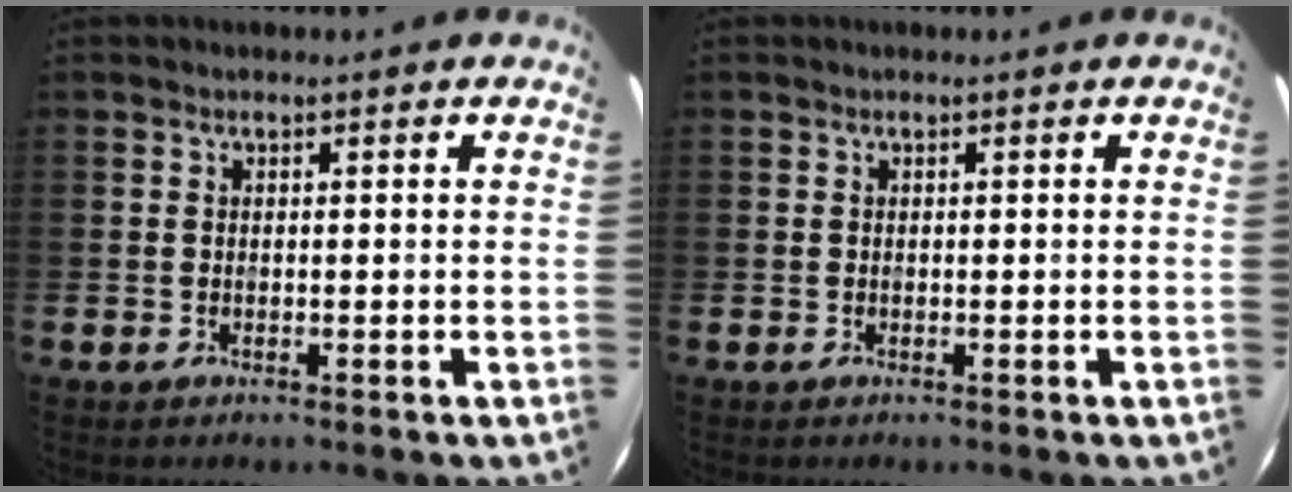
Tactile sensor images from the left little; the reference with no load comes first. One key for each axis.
{"total": 0.0}